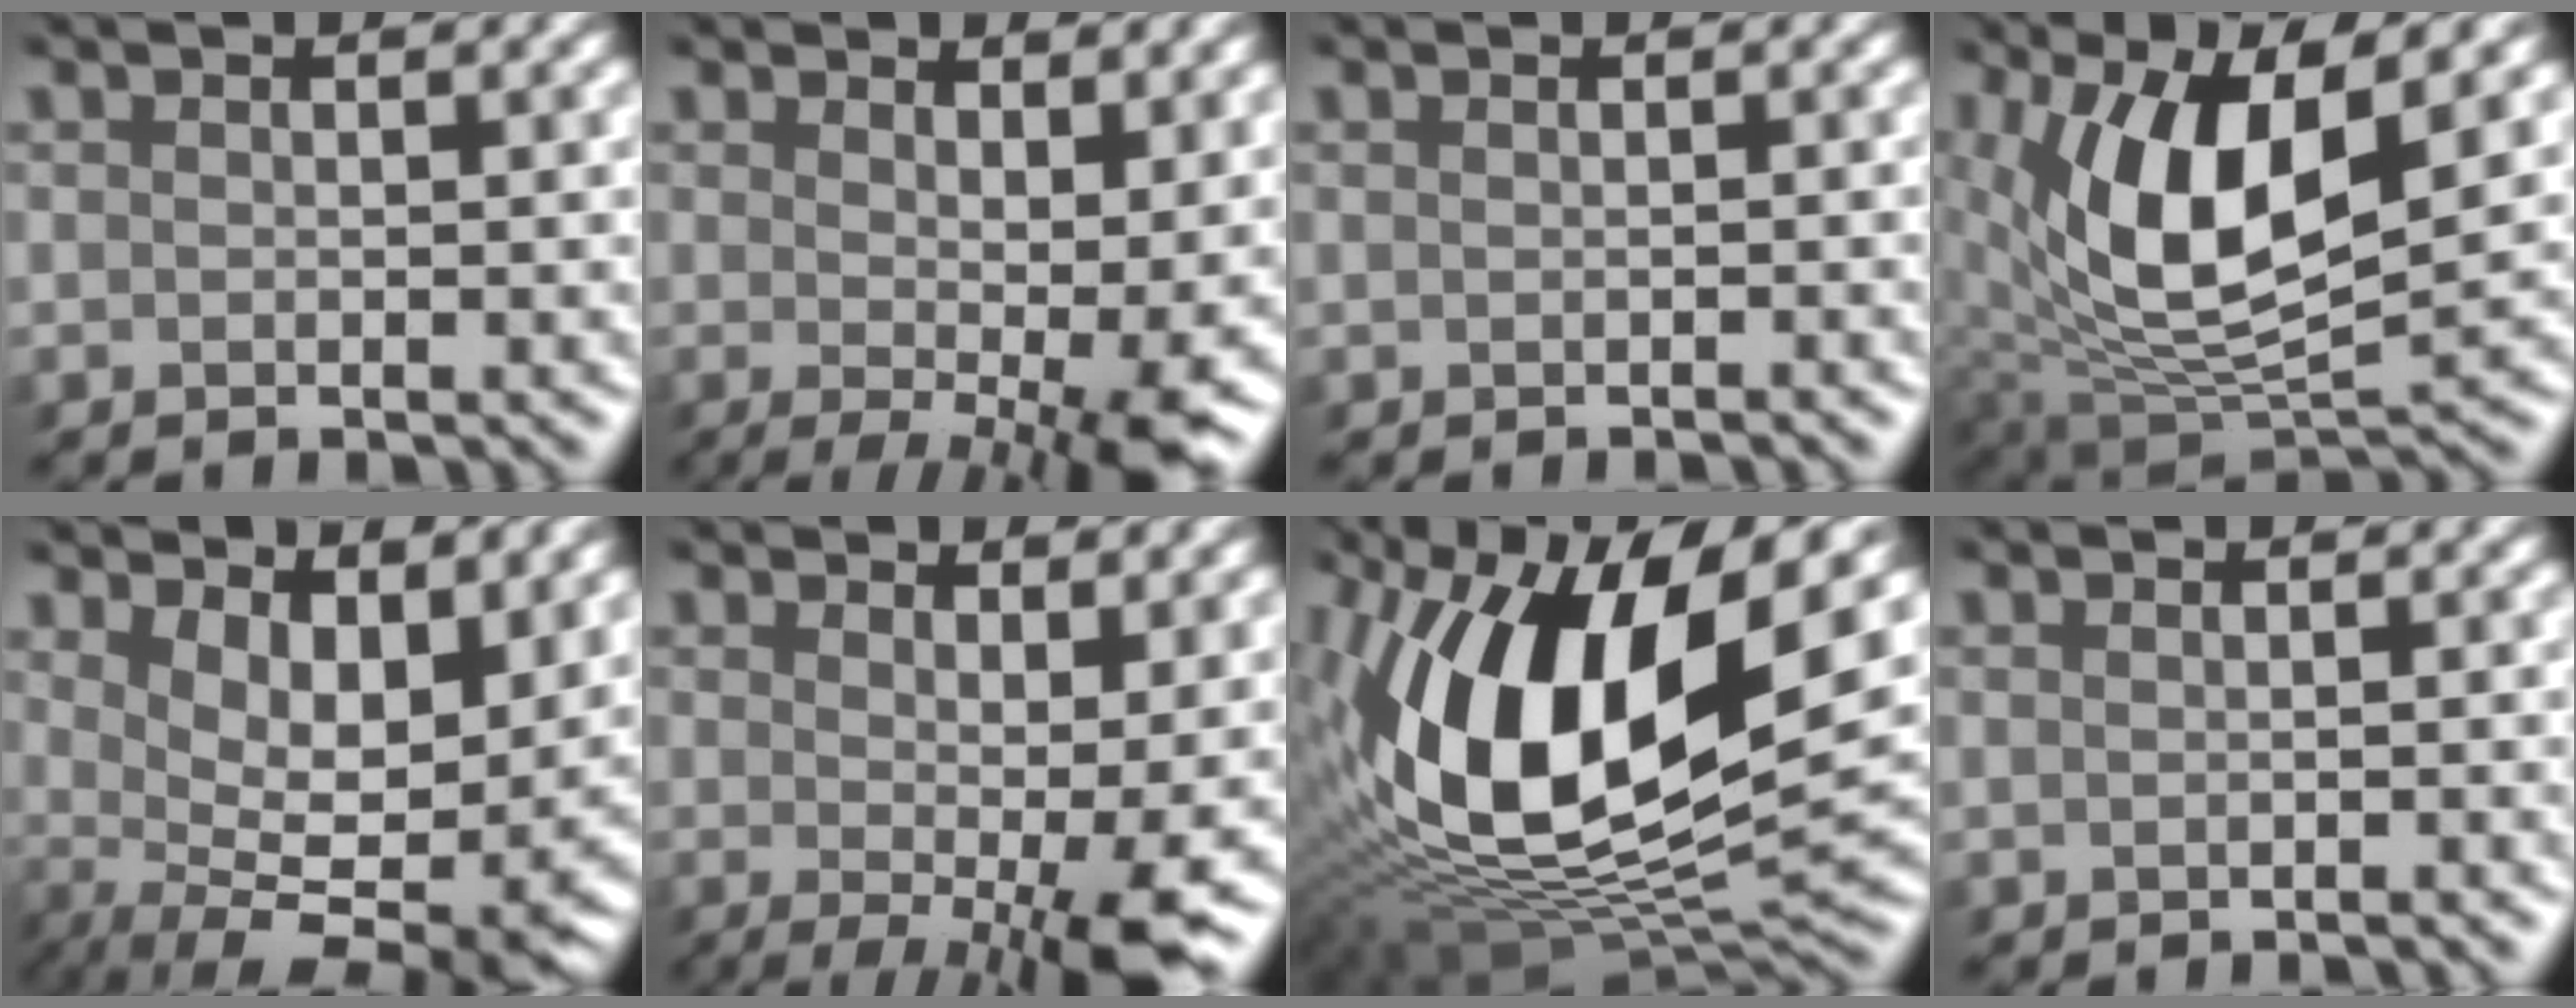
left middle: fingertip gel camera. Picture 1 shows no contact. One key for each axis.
{"total": 7.2, "fx": 0.4, "fy": 2.4, "fz": 6.8, "tx": -0.096, "ty": -0.015, "tz": 0.012}
{"total": 0.6, "fx": -0.5, "fy": 0.0, "fz": 0.1, "tx": 0.000, "ty": -0.001, "tz": -0.010}
{"total": 9.9, "fx": 3.0, "fy": 4.4, "fz": 8.4, "tx": -0.171, "ty": -0.011, "tz": 0.055}
{"total": 11.1, "fx": 1.8, "fy": 5.9, "fz": 9.2, "tx": -0.124, "ty": -0.026, "tz": 0.055}
{"total": 7.2, "fx": -0.1, "fy": 2.0, "fz": 7.0, "tx": -0.098, "ty": -0.014, "tz": 0.003}
{"total": 16.0, "fx": 3.7, "fy": 8.0, "fz": 13.4, "tx": -0.260, "ty": -0.005, "tz": 0.049}
{"total": 0.9, "fx": -0.9, "fy": 0.0, "fz": 0.1, "tx": 0.000, "ty": -0.002, "tz": -0.017}